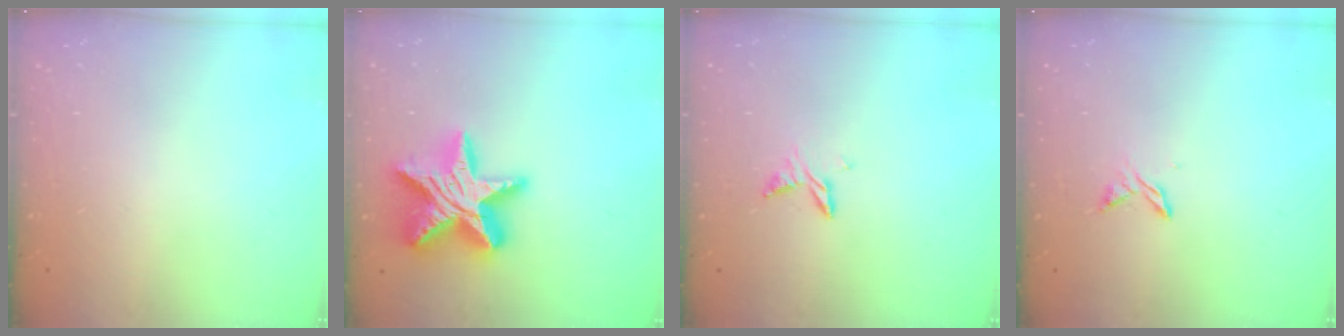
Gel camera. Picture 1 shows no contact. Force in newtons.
{"total": 22.1, "press": 22.0, "slide": 1.7}
{"total": 7.0, "press": 6.9, "slide": 0.7}
{"total": 4.7, "press": 4.7, "slide": 0.5}